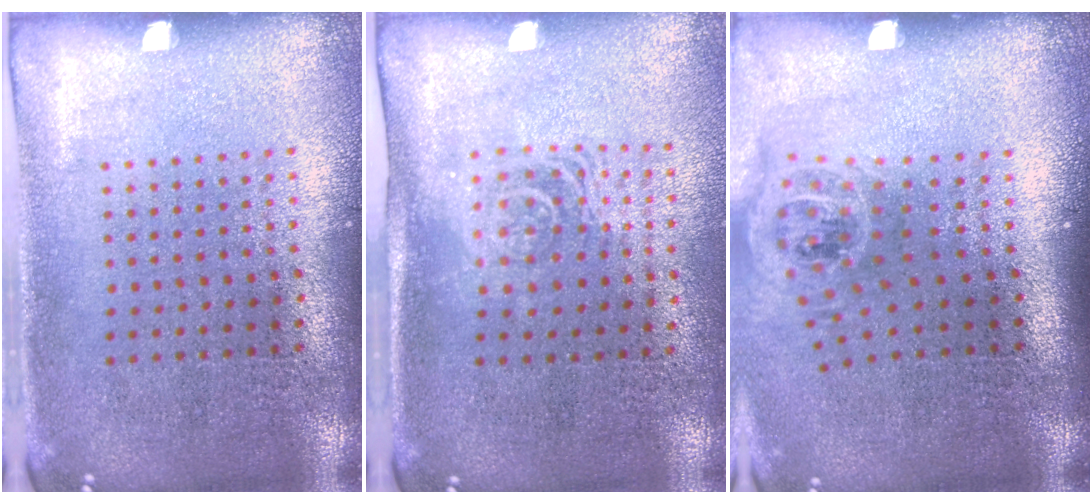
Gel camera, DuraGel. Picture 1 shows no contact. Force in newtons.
{"total": 1.6, "press": 1.3, "slide": 0.9}
{"total": 1.3, "press": 1.0, "slide": 0.8}